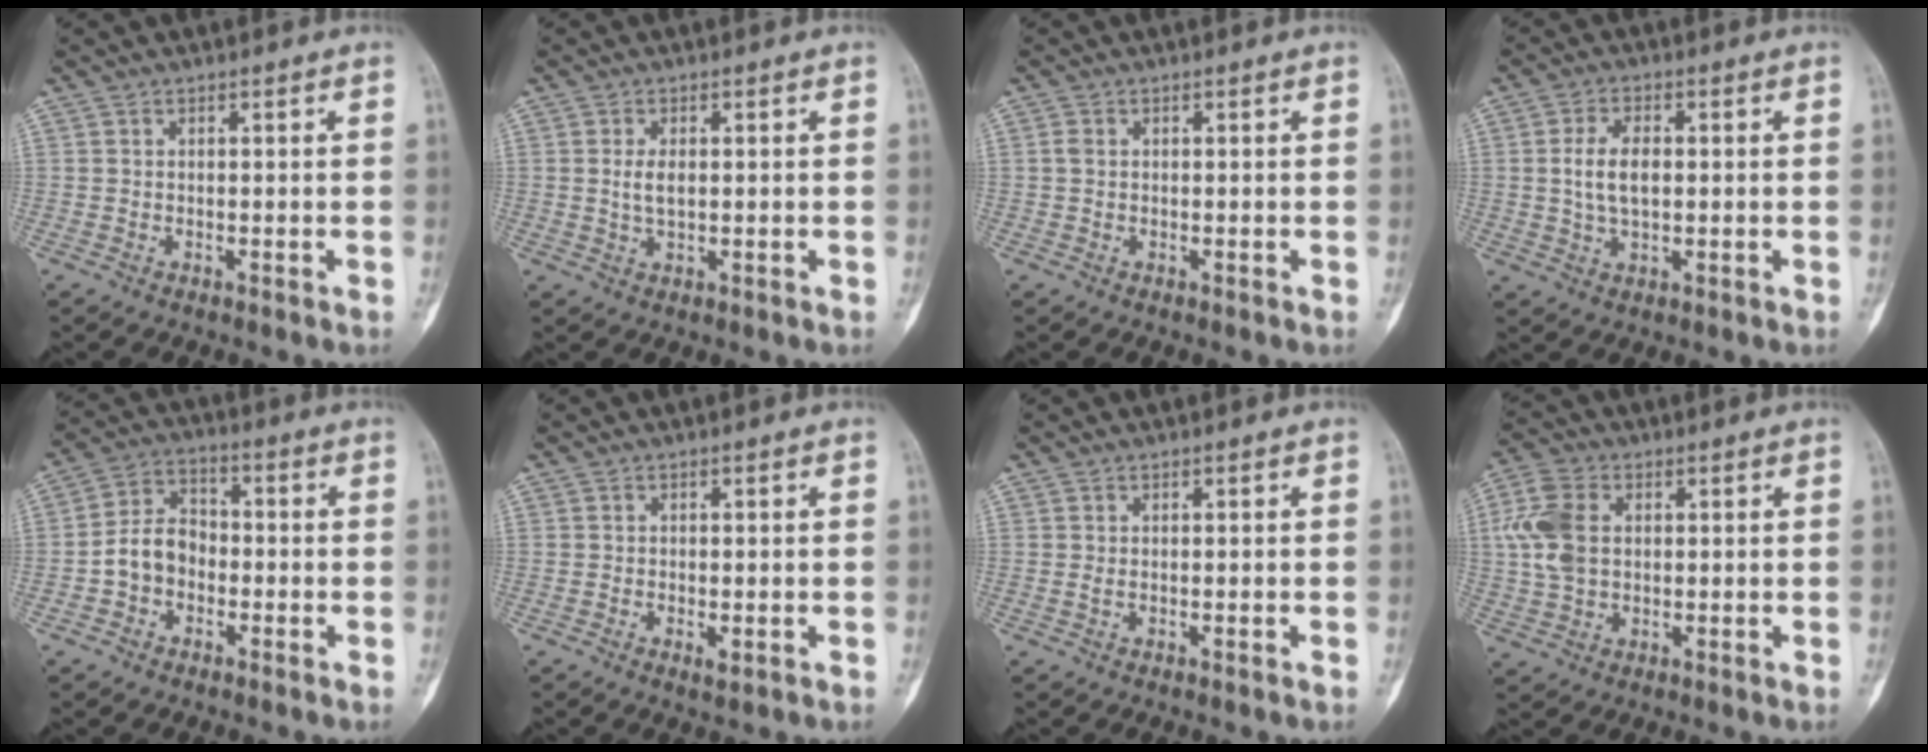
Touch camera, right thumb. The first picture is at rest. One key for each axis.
{"total": 3.0, "fx": 0.3, "fy": 1.5, "fz": 2.6, "tx": -0.054, "ty": -0.004, "tz": 0.009}
{"total": 1.0, "fx": 0.1, "fy": 0.8, "fz": 0.7, "tx": -0.016, "ty": 0.000, "tz": 0.000}
{"total": 6.4, "fx": 0.4, "fy": 3.4, "fz": 5.4, "tx": -0.107, "ty": 0.004, "tz": 0.008}
{"total": 7.7, "fx": -2.0, "fy": 5.9, "fz": 4.4, "tx": -0.067, "ty": 0.034, "tz": -0.049}
{"total": 1.5, "fx": -0.5, "fy": 0.6, "fz": 1.4, "tx": -0.024, "ty": -0.003, "tz": -0.007}
{"total": 0.9, "fx": 0.0, "fy": 0.1, "fz": 0.9, "tx": -0.019, "ty": 0.001, "tz": 0.004}
{"total": 9.2, "fx": 1.3, "fy": 6.3, "fz": 6.6, "tx": -0.150, "ty": 0.011, "tz": 0.026}